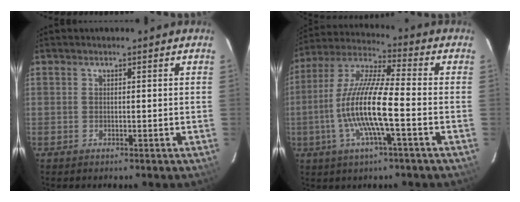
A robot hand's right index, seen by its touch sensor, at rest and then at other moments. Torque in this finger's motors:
{"motor_torque": [1.85, -0.29, 1.05, 0.21]}